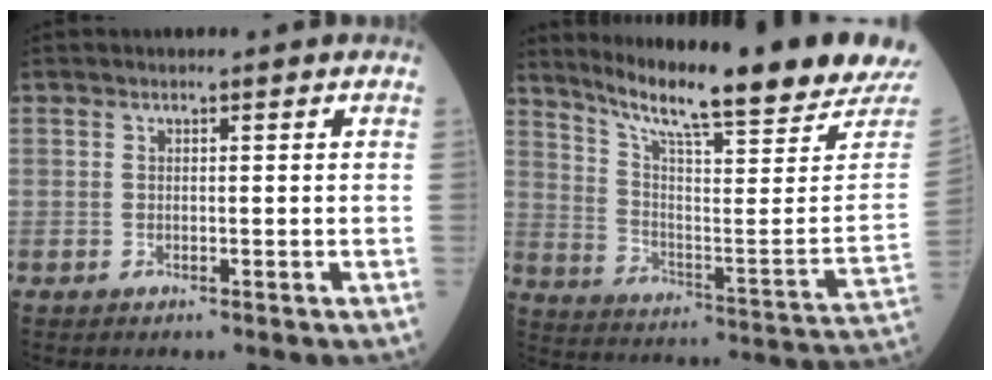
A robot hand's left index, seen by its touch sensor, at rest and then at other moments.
{"total": 21.8, "force": [18.4, 0.3, 11.8], "torque": [-0.195, -0.063, 0.260]}